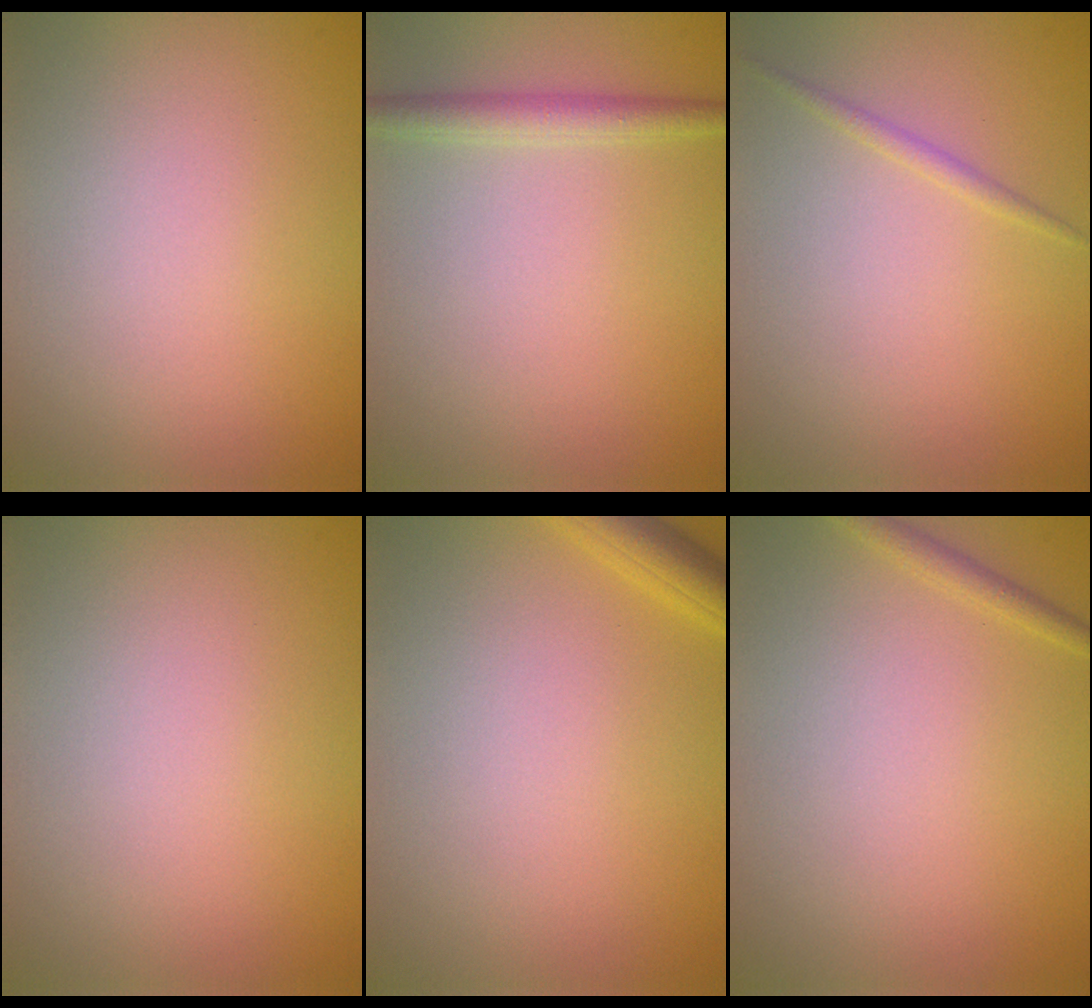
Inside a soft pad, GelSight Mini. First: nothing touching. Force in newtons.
{"total": 2.1, "press": 2.1, "slide": 0.0}
{"total": 0.9, "press": 0.9, "slide": 0.0}
{"total": 0.0}
{"total": 2.6, "press": 2.6, "slide": 0.2}
{"total": 1.1, "press": 1.1, "slide": 0.0}